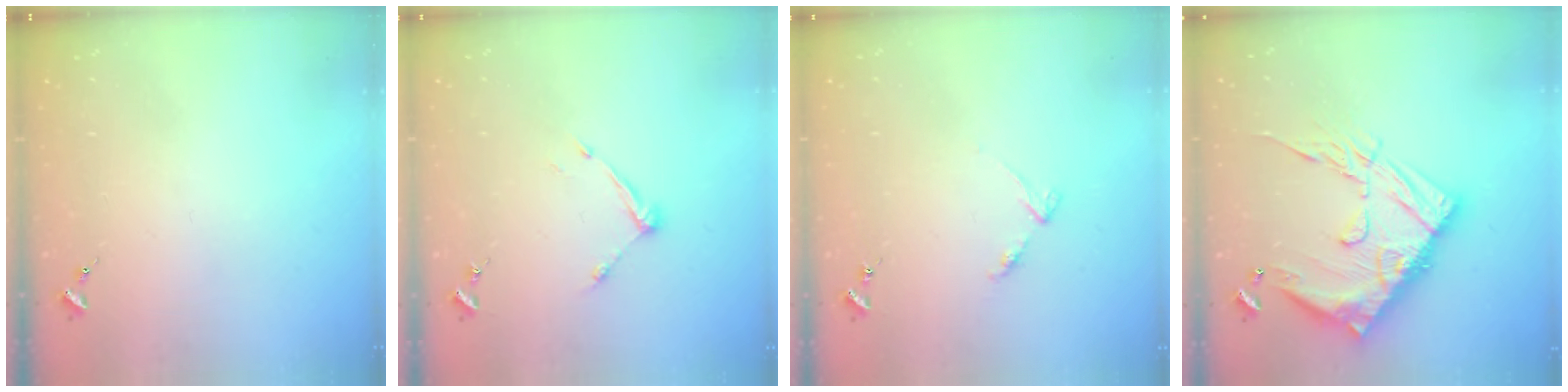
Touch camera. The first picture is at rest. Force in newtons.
{"total": 7.3, "press": 7.3, "slide": 0.5}
{"total": 4.0, "press": 4.0, "slide": 0.6}
{"total": 22.5, "press": 22.4, "slide": 2.1}